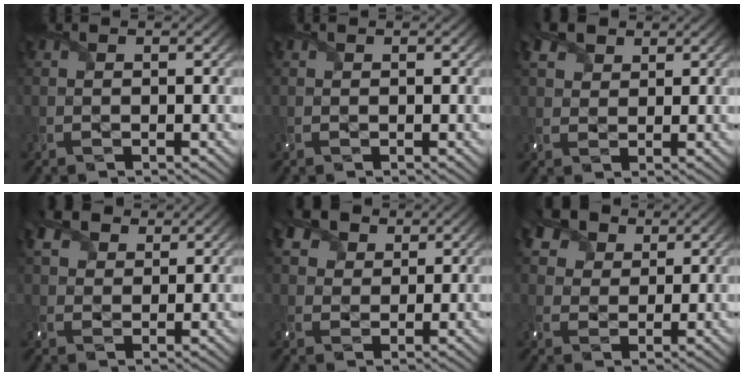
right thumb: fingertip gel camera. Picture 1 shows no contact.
{"total": 0.5, "force": [0.4, 0.2, 0.2], "torque": [-0.010, 0.003, 0.010]}
{"total": 4.4, "force": [2.8, 2.7, 2.0], "torque": [-0.052, 0.008, 0.053]}
{"total": 5.3, "force": [3.4, 3.2, 2.6], "torque": [-0.067, 0.011, 0.064]}
{"total": 5.8, "force": [3.6, 3.8, 2.5], "torque": [-0.073, 0.011, 0.064]}
{"total": 7.4, "force": [4.6, 4.8, 3.2], "torque": [-0.109, 0.016, 0.080]}